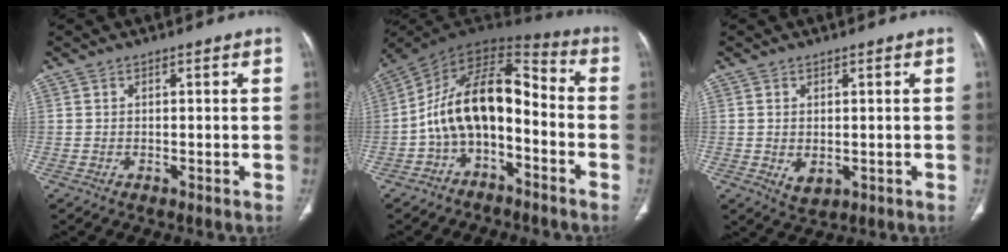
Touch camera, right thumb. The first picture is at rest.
{"total": 14.5, "force": [-3.9, 8.3, 11.3], "torque": [-0.176, 0.095, -0.075]}
{"total": 3.1, "force": [-0.5, 2.0, 2.3], "torque": [-0.032, -0.006, 0.003]}